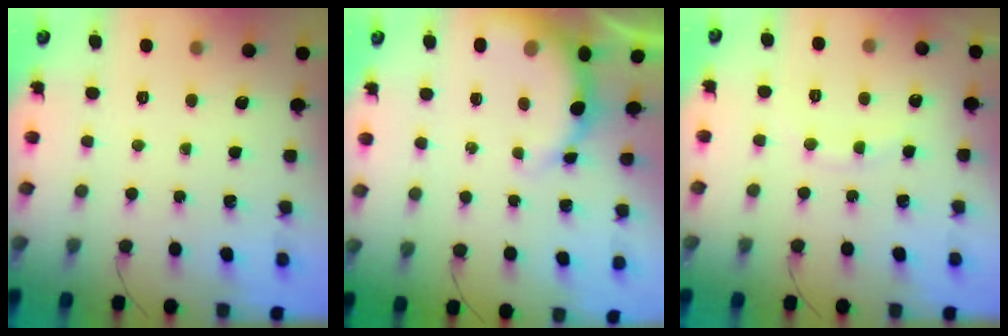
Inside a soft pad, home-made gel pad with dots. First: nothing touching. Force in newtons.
{"total": 8.1, "press": 8.0, "slide": 1.3}
{"total": 8.3, "press": 8.2, "slide": 1.5}